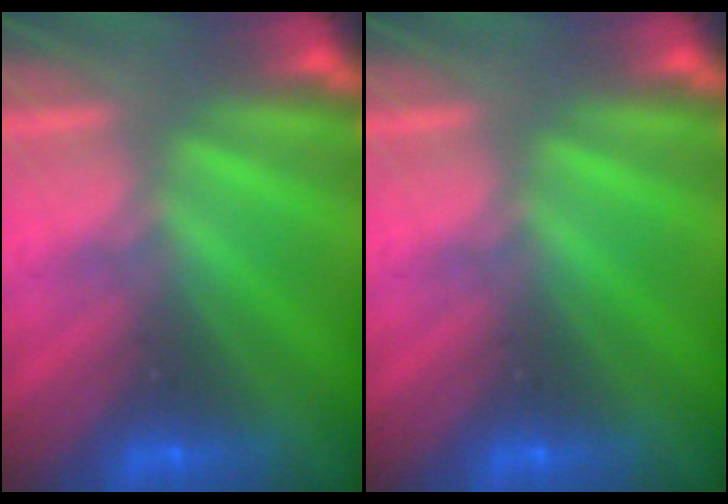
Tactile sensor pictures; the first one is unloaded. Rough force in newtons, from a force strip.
{"total": 0.0}